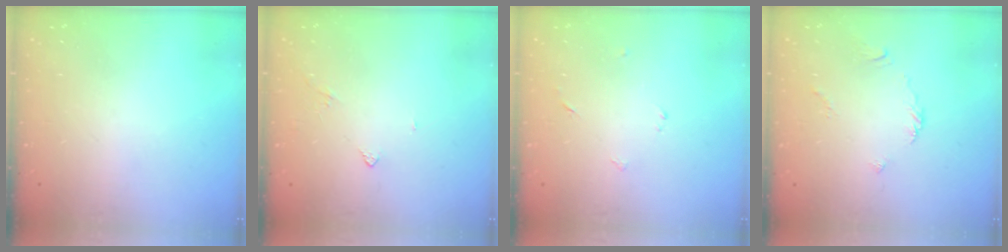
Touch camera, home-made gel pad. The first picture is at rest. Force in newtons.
{"total": 2.6, "press": 2.6, "slide": 0.6}
{"total": 2.7, "press": 2.7, "slide": 0.3}
{"total": 2.7, "press": 2.7, "slide": 0.5}